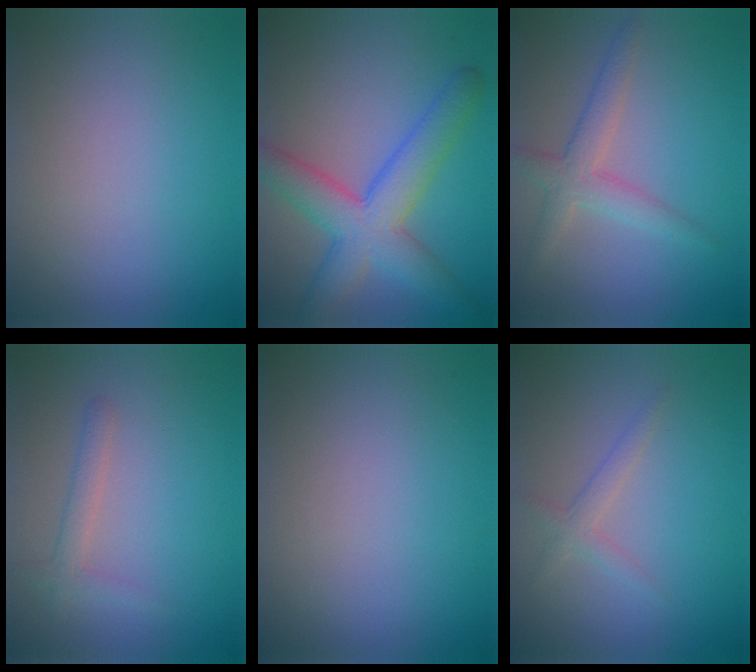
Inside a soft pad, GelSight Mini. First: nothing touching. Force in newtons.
{"total": 7.0, "press": 7.0, "slide": 0.2}
{"total": 3.1, "press": 3.1, "slide": 0.2}
{"total": 1.7, "press": 1.7, "slide": 0.1}
{"total": 0.0}
{"total": 1.6, "press": 1.6, "slide": 0.1}